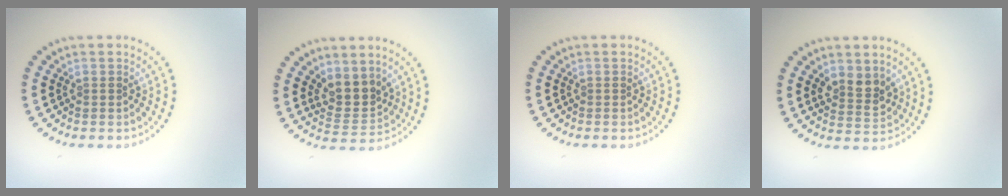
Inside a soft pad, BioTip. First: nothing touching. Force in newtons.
{"total": 3.0, "press": 2.3, "slide": 1.8}
{"total": 0.0}
{"total": 2.6, "press": 2.4, "slide": 1.0}